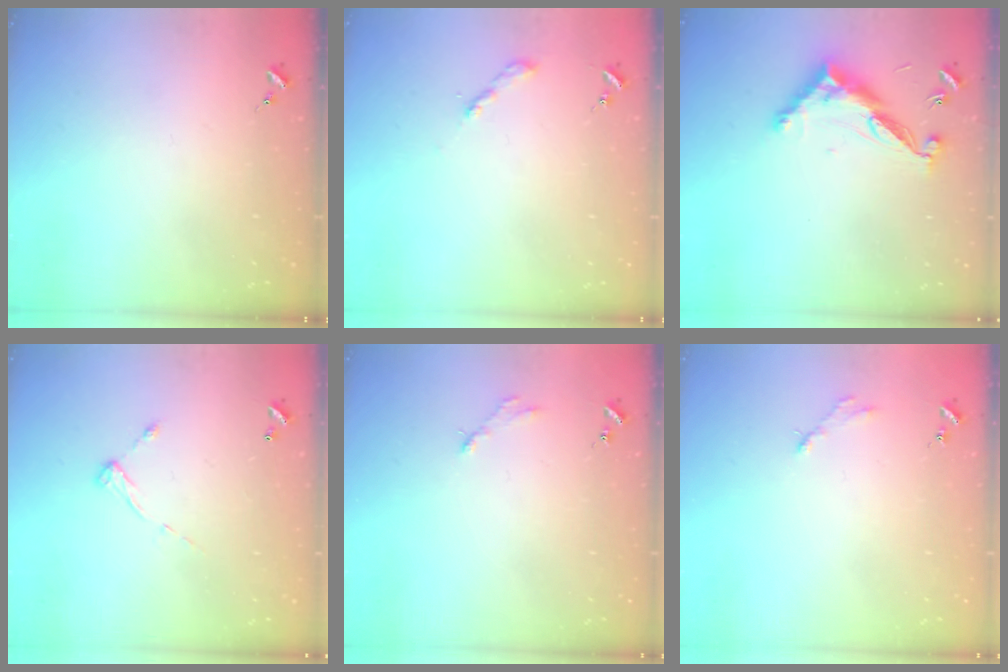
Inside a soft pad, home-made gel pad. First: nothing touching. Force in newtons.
{"total": 2.0, "press": 2.0, "slide": 0.2}
{"total": 12.4, "press": 12.4, "slide": 0.2}
{"total": 6.9, "press": 6.9, "slide": 0.5}
{"total": 2.8, "press": 2.8, "slide": 0.4}
{"total": 2.8, "press": 2.8, "slide": 0.4}